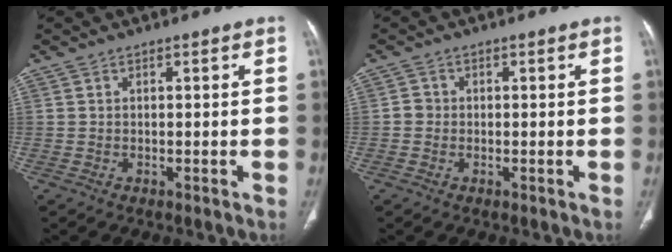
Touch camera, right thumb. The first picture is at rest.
{"total": 1.7, "force": [-0.2, 1.6, 0.5], "torque": [0.002, 0.007, -0.008]}